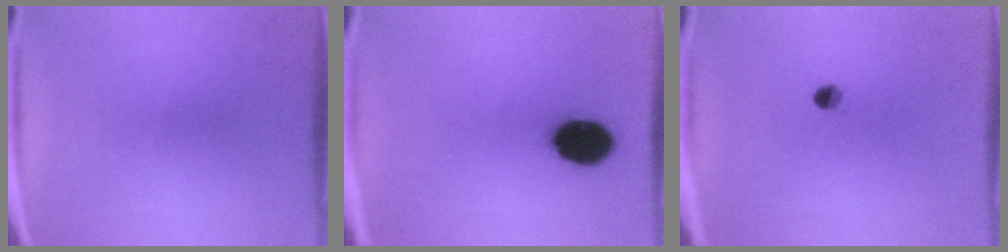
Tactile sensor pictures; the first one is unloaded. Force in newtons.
{"total": 11.7}
{"total": 2.0}